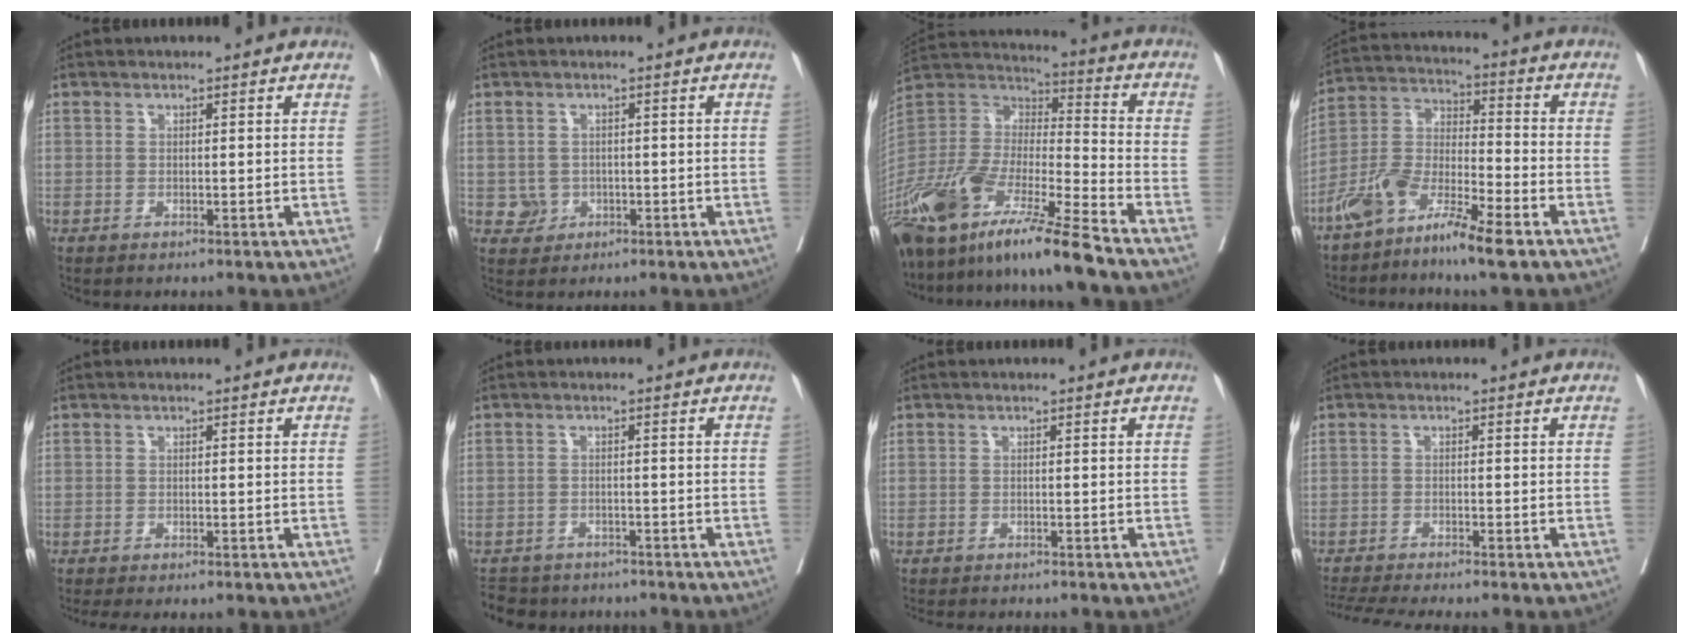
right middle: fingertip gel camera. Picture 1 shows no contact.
{"total": 2.5, "force": [-0.6, 2.4, 0.5], "torque": [-0.001, 0.006, -0.004]}
{"total": 22.6, "force": [-16.5, 1.5, 15.3], "torque": [-0.329, -0.049, -0.316]}
{"total": 11.1, "force": [-7.6, 1.6, 7.8], "torque": [-0.166, -0.005, -0.152]}
{"total": 3.5, "force": [-3.0, 0.7, 1.7], "torque": [-0.019, -0.009, -0.043]}
{"total": 8.1, "force": [-7.2, 3.3, 1.5], "torque": [-0.031, 0.000, -0.096]}
{"total": 5.4, "force": [-4.9, 1.0, 2.1], "torque": [-0.027, -0.009, -0.069]}
{"total": 7.5, "force": [-6.8, -0.7, 3.1], "torque": [-0.043, -0.016, -0.110]}